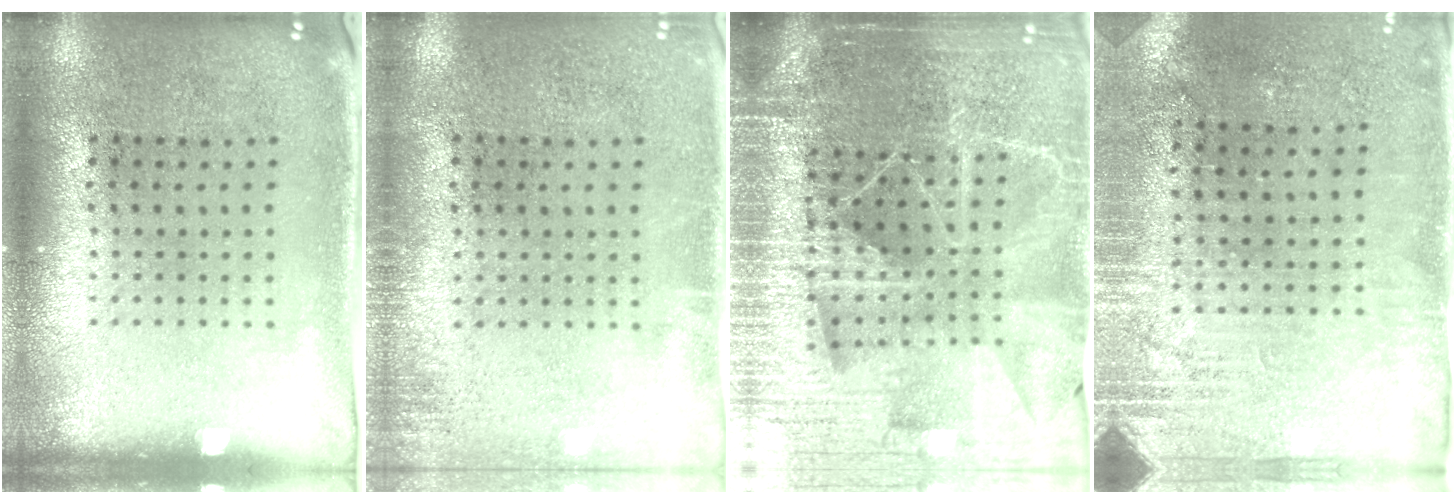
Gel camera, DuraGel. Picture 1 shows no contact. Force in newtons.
{"total": 1.2, "press": 1.1, "slide": 0.2}
{"total": 5.5, "press": 4.9, "slide": 2.6}
{"total": 2.9, "press": 2.7, "slide": 1.1}